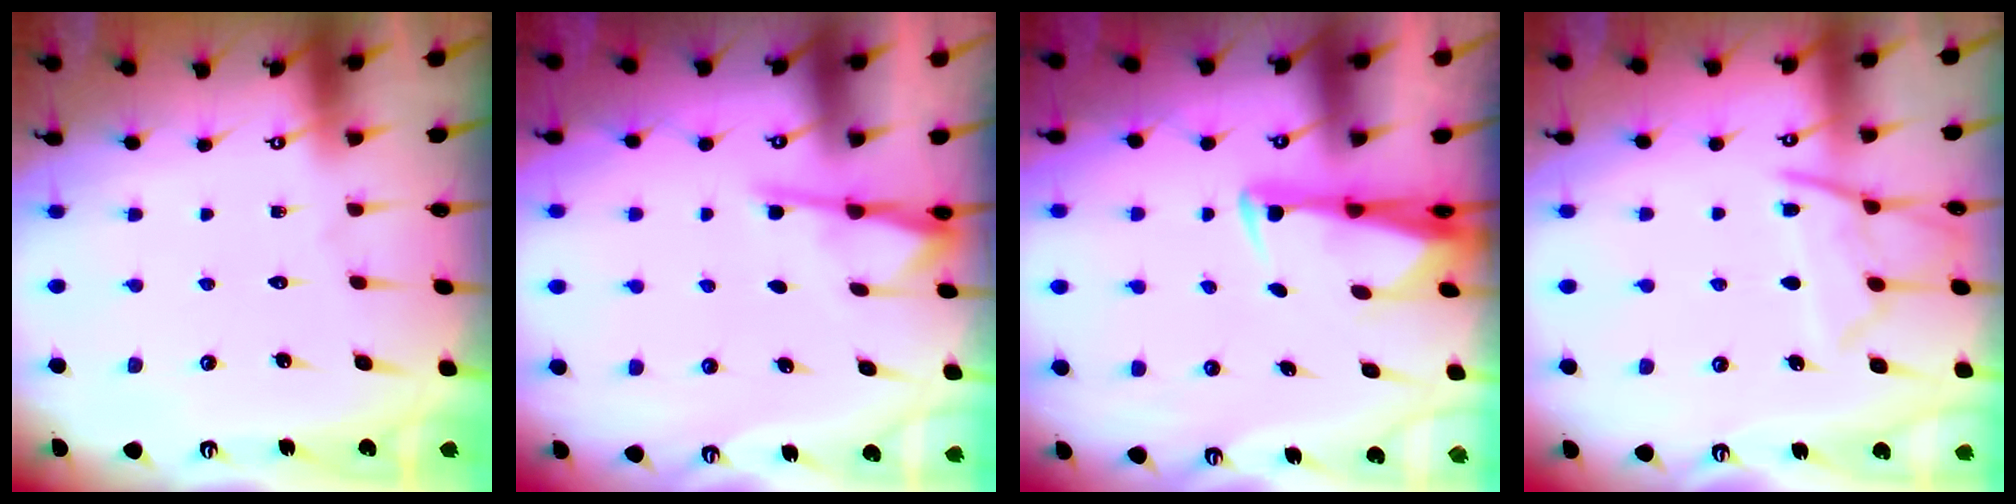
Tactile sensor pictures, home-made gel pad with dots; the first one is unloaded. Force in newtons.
{"total": 2.8, "press": 2.7, "slide": 0.5}
{"total": 2.8, "press": 2.7, "slide": 0.9}
{"total": 10.2, "press": 10.2, "slide": 0.5}